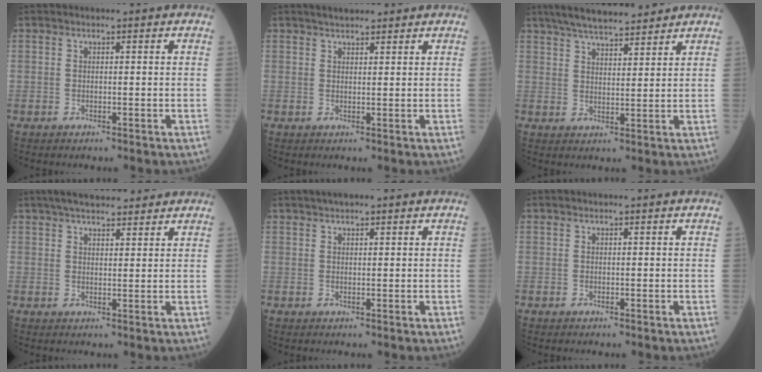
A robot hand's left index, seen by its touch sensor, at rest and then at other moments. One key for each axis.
{"total": 3.1, "fx": 2.6, "fy": 1.1, "fz": 1.2, "tx": -0.017, "ty": 0.019, "tz": 0.039}
{"total": 10.4, "fx": 9.0, "fy": 1.9, "fz": 4.9, "tx": -0.080, "ty": 0.020, "tz": 0.143}
{"total": 9.3, "fx": 7.9, "fy": 2.3, "fz": 4.4, "tx": -0.062, "ty": 0.030, "tz": 0.116}
{"total": 2.6, "fx": 1.9, "fy": 0.7, "fz": 1.7, "tx": -0.027, "ty": 0.016, "tz": 0.029}
{"total": 0.0}